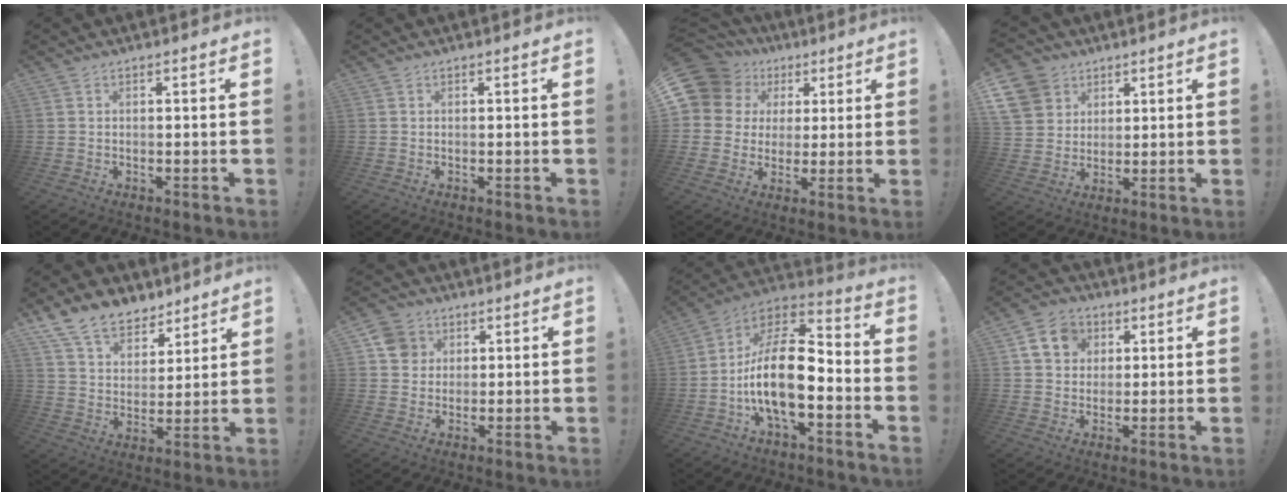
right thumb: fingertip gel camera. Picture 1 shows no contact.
{"total": 0.0}
{"total": 13.2, "force": [5.5, 10.8, 5.2], "torque": [-0.081, -0.028, 0.114]}
{"total": 11.6, "force": [5.5, 9.6, 3.5], "torque": [-0.058, -0.027, 0.111]}
{"total": 13.1, "force": [9.9, 7.5, 4.1], "torque": [-0.081, -0.070, 0.191]}
{"total": 7.6, "force": [2.7, 6.8, 2.1], "torque": [-0.027, -0.006, 0.057]}
{"total": 18.3, "force": [-4.6, 8.4, 15.6], "torque": [-0.288, 0.018, -0.073]}
{"total": 10.3, "force": [3.8, 8.6, 4.1], "torque": [-0.065, -0.004, 0.080]}